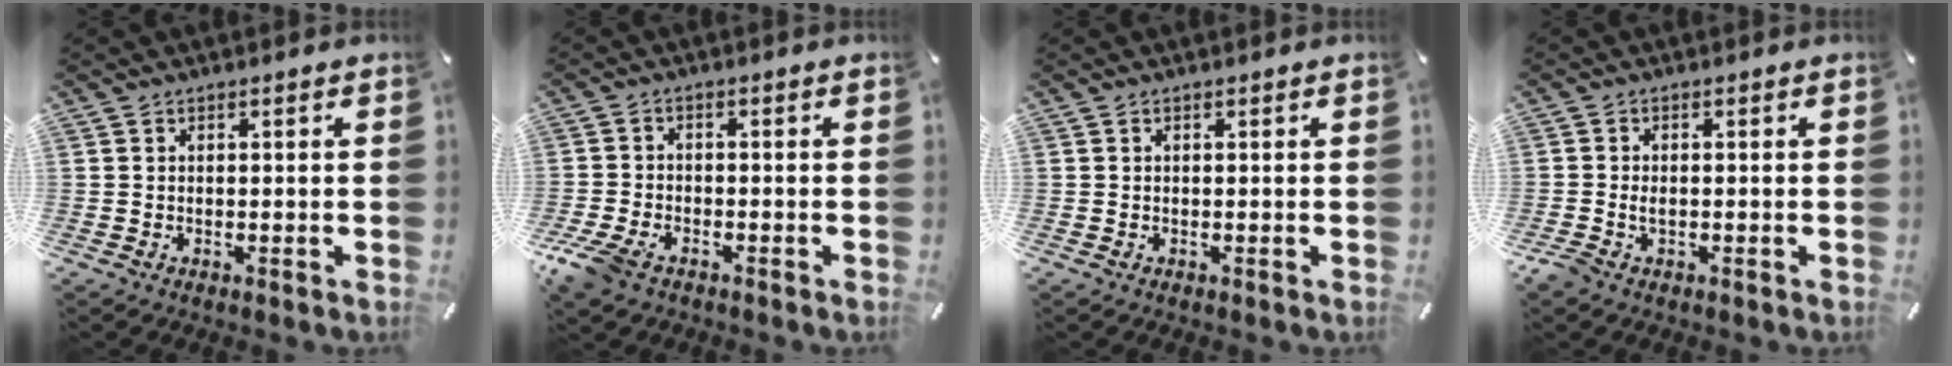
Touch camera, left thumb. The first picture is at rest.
{"total": 5.3, "force": [-3.5, 2.8, 2.8], "torque": [-0.073, 0.008, -0.070]}
{"total": 0.0}
{"total": 2.0, "force": [-0.6, 1.3, 1.4], "torque": [-0.032, 0.000, -0.013]}